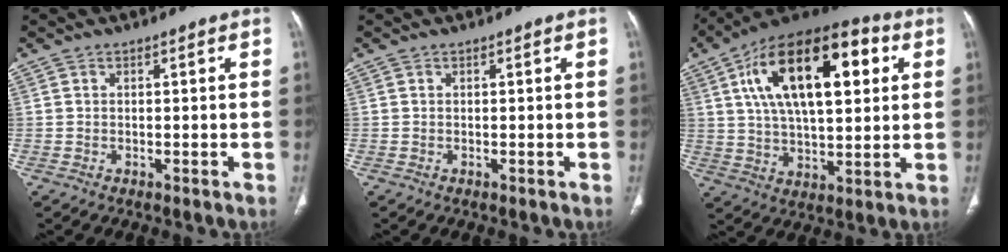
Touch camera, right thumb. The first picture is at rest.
{"total": 0.0}
{"total": 24.5, "force": [7.3, 11.6, 20.3], "torque": [-0.322, 0.011, 0.114]}